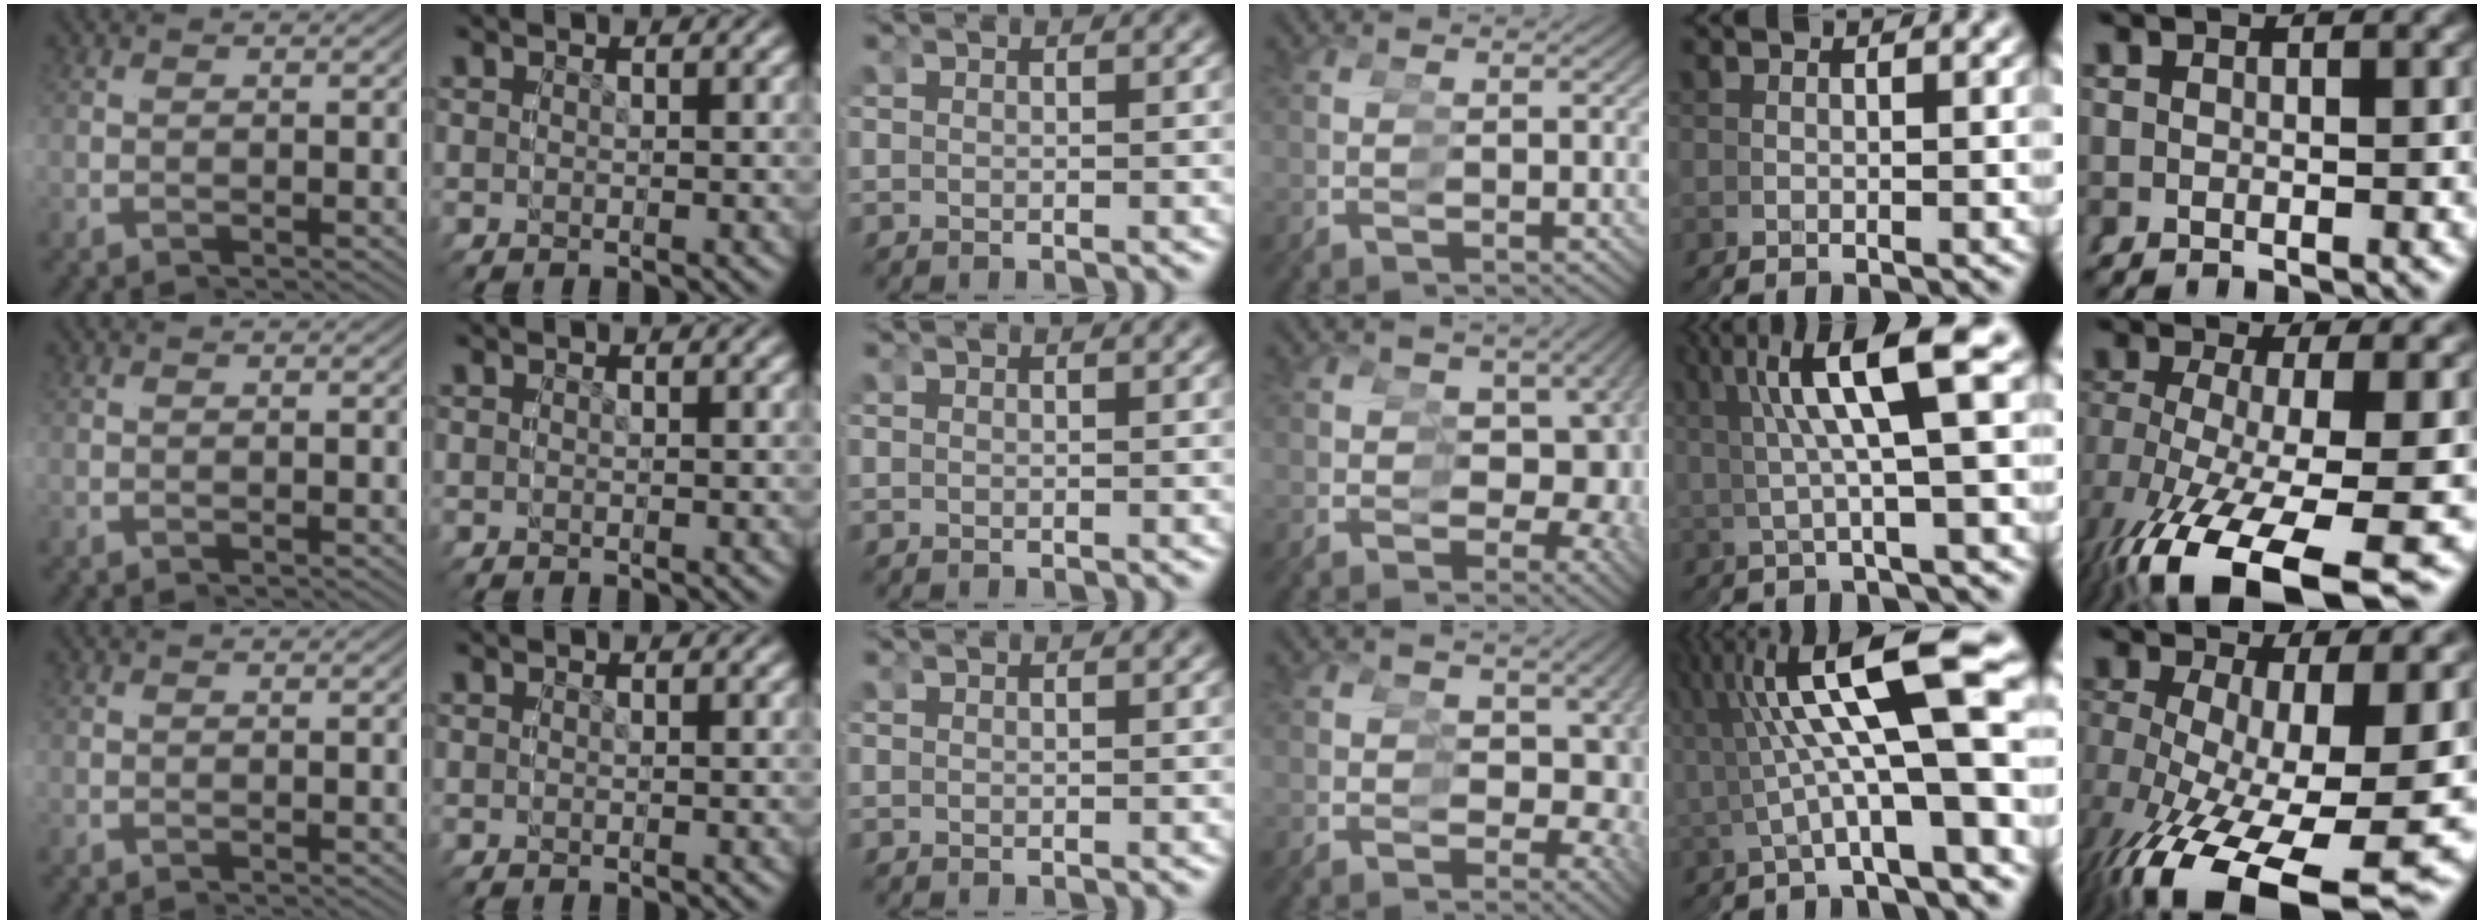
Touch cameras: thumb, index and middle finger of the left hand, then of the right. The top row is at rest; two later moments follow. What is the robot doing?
{"motion": "grasp_and_lifting", "object": "legos"}